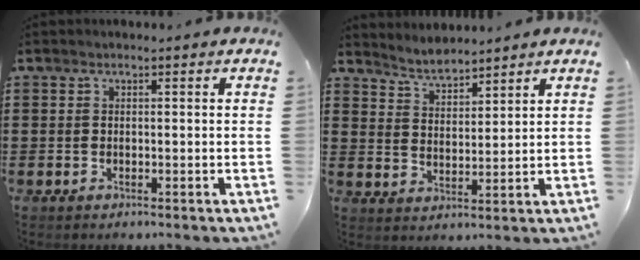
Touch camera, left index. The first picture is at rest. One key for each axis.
{"total": 3.8, "fx": 3.8, "fy": 0.5, "fz": 0.3, "tx": -0.019, "ty": -0.012, "tz": 0.069}